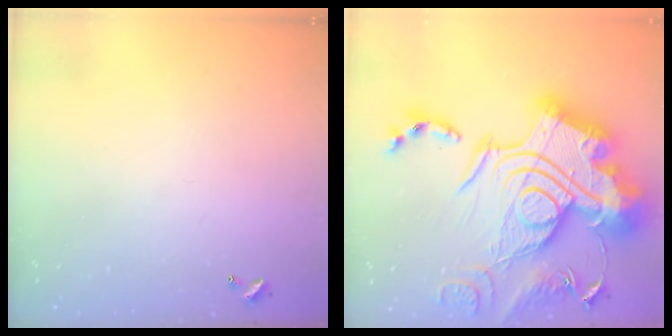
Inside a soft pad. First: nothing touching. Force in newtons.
{"total": 0.7, "press": 0.7, "slide": 0.1}